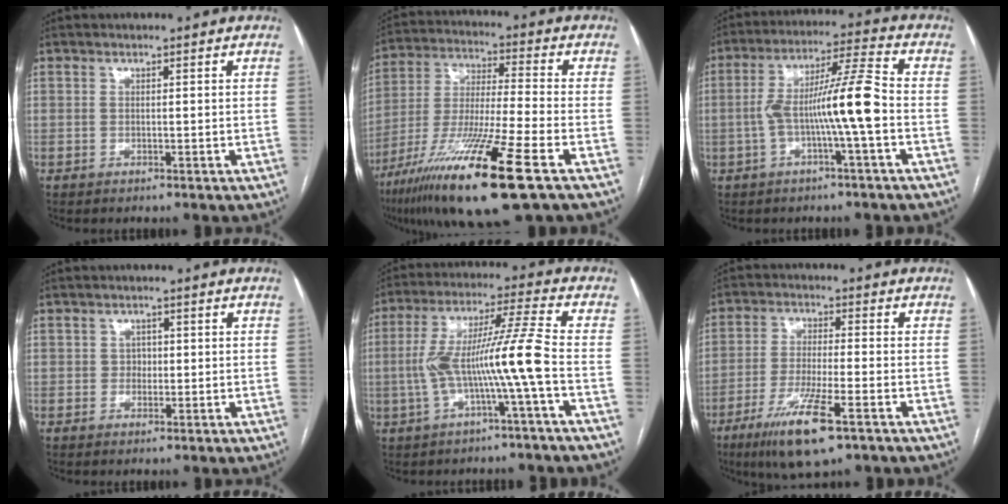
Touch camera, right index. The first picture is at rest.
{"total": 20.0, "force": [-10.9, 0.5, 16.7], "torque": [-0.322, -0.052, -0.198]}
{"total": 10.8, "force": [-2.1, -0.3, 10.6], "torque": [-0.192, 0.023, -0.040]}
{"total": 1.5, "force": [0.0, 1.3, 0.7], "torque": [-0.007, 0.004, -0.001]}
{"total": 11.3, "force": [-2.5, -1.2, 11.0], "torque": [-0.214, 0.026, -0.047]}
{"total": 11.0, "force": [-6.2, 1.2, 9.0], "torque": [-0.177, -0.027, -0.106]}